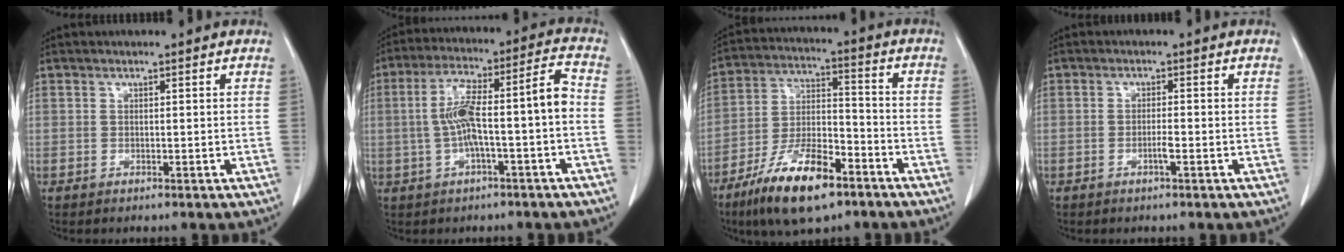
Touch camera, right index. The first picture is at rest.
{"total": 11.5, "force": [-1.4, 1.3, 11.4], "torque": [-0.208, 0.041, -0.021]}
{"total": 14.3, "force": [-9.1, 4.3, 10.2], "torque": [-0.199, -0.009, -0.161]}
{"total": 1.7, "force": [-0.7, 0.1, 1.6], "torque": [-0.032, -0.001, -0.014]}